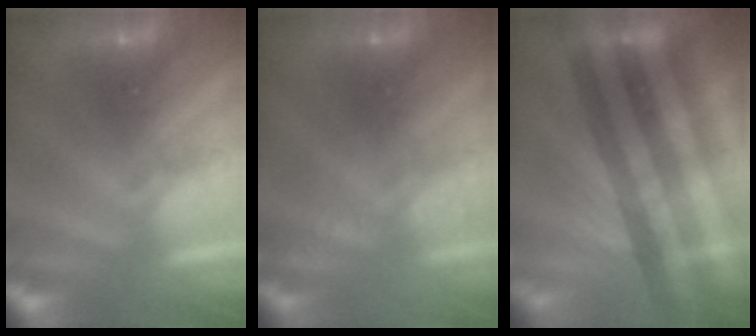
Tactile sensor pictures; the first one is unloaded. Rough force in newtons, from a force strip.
{"total": 2.2}
{"total": 3.4}